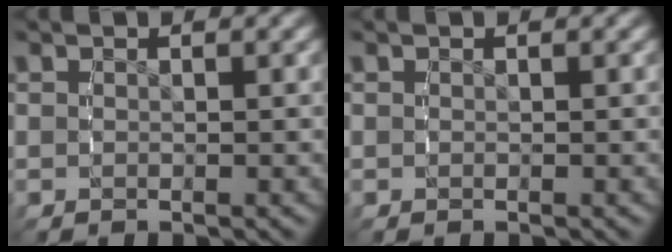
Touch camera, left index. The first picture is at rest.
{"total": 0.0}